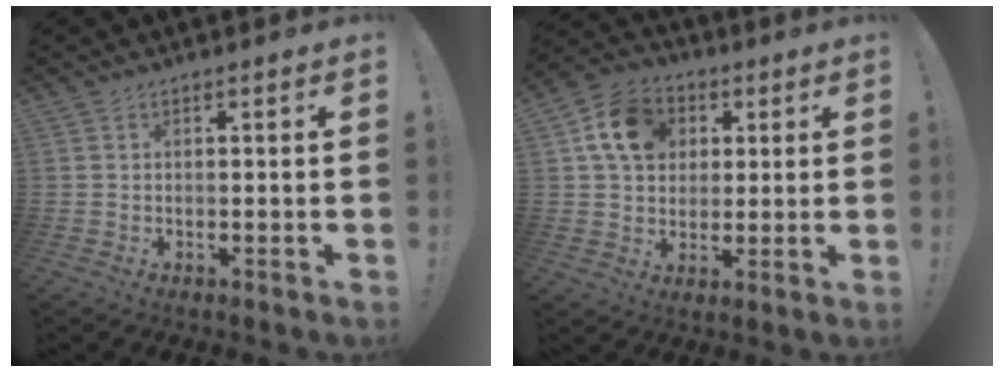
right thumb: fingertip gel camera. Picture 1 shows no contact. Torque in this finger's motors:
{"motor_torque": [0.88, 2.23, 0.64, -0.35, 0.06]}